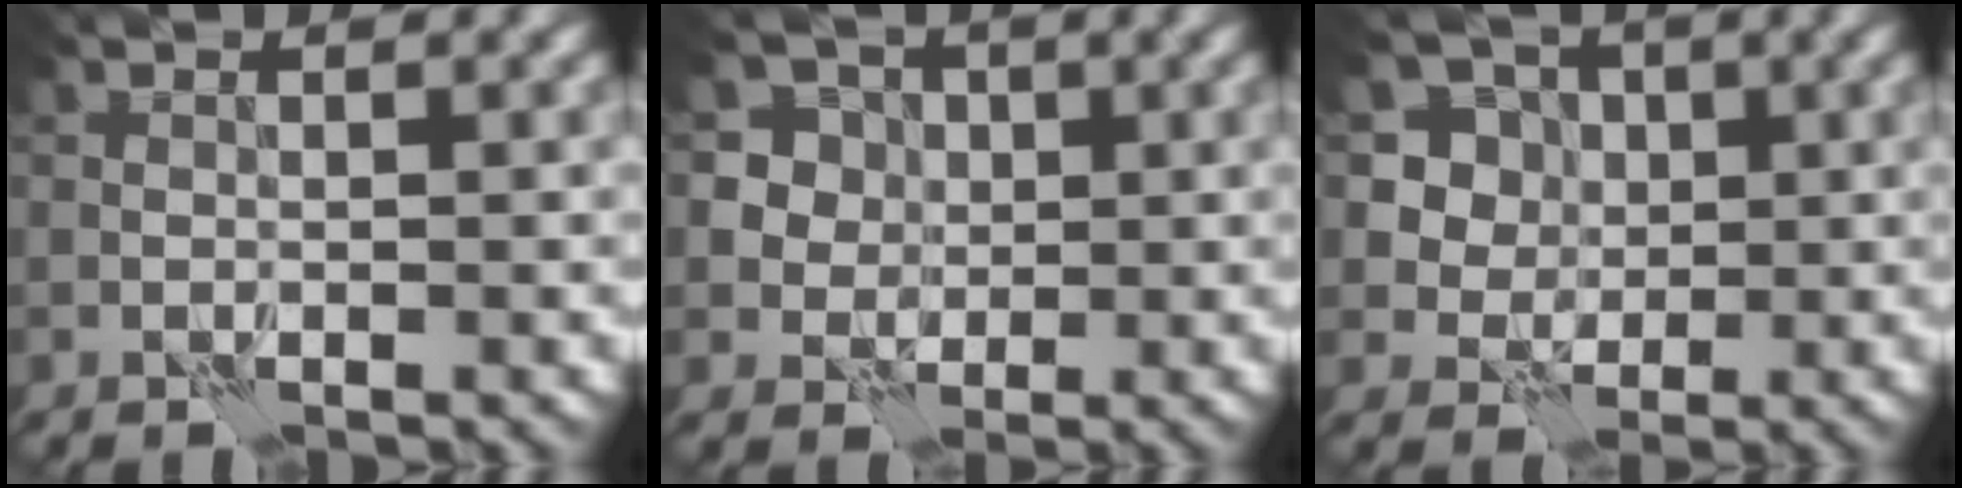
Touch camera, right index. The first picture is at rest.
{"total": 5.5, "force": [2.1, 4.7, 1.7], "torque": [-0.025, 0.003, 0.027]}
{"total": 5.1, "force": [1.5, 4.5, 1.8], "torque": [-0.038, -0.007, 0.026]}